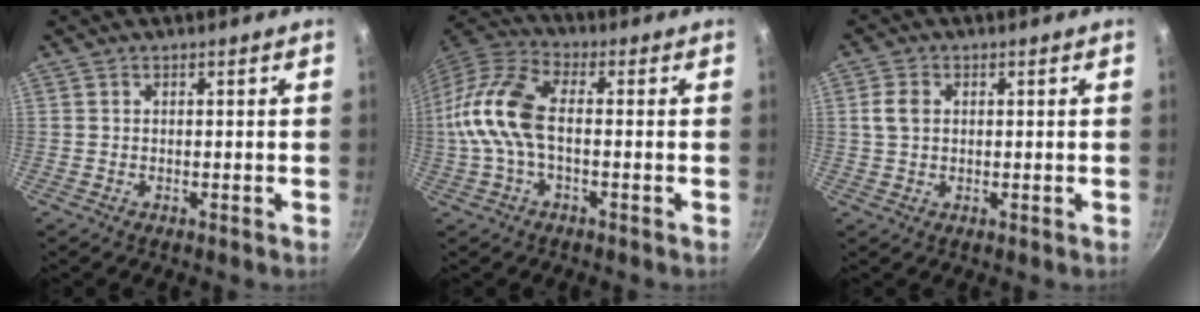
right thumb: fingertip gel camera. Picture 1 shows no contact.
{"total": 13.1, "force": [-0.9, 6.8, 11.1], "torque": [-0.233, 0.033, -0.036]}
{"total": 3.6, "force": [0.7, 2.7, 2.3], "torque": [-0.039, 0.005, 0.011]}